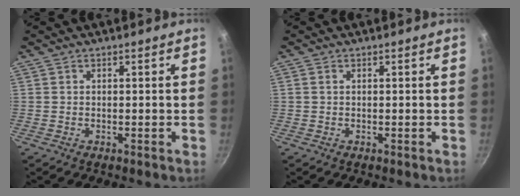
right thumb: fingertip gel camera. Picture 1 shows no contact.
{"total": 0.5, "force": [0.1, 0.4, 0.4], "torque": [-0.006, 0.003, 0.000]}